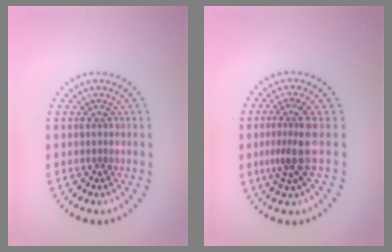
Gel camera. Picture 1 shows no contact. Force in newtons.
{"total": 3.3, "press": 2.3, "slide": 2.3}